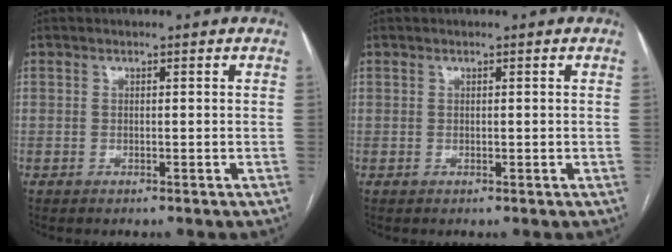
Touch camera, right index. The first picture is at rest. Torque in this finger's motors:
{"motor_torque": [0.09, 0.05, 0.01, 0.00]}